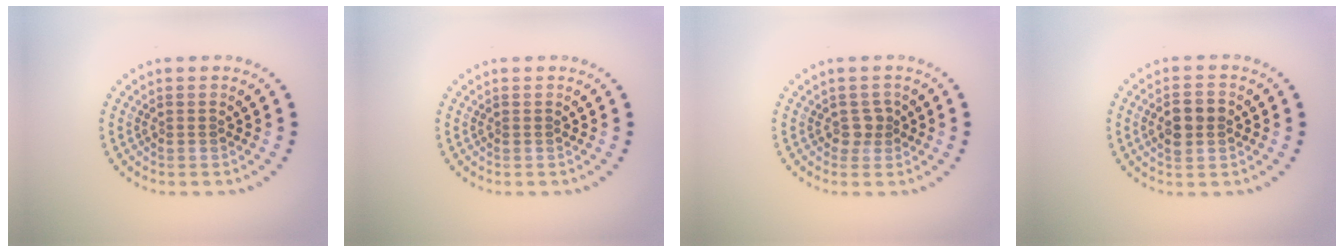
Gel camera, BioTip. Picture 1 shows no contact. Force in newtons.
{"total": 0.0}
{"total": 1.4, "press": 1.1, "slide": 0.9}
{"total": 3.1, "press": 3.1, "slide": 0.2}